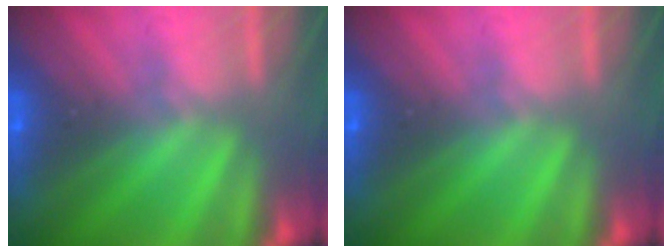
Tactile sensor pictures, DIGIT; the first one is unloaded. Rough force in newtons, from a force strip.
{"total": 0.0}